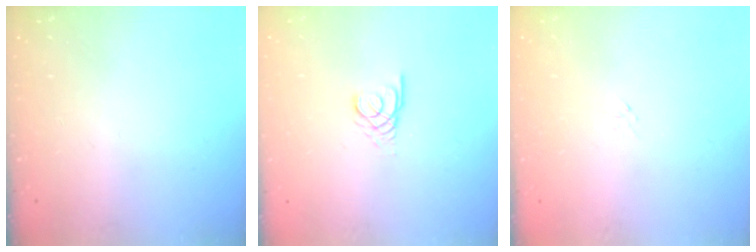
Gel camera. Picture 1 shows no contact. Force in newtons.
{"total": 2.5, "press": 2.5, "slide": 0.2}
{"total": 0.0}